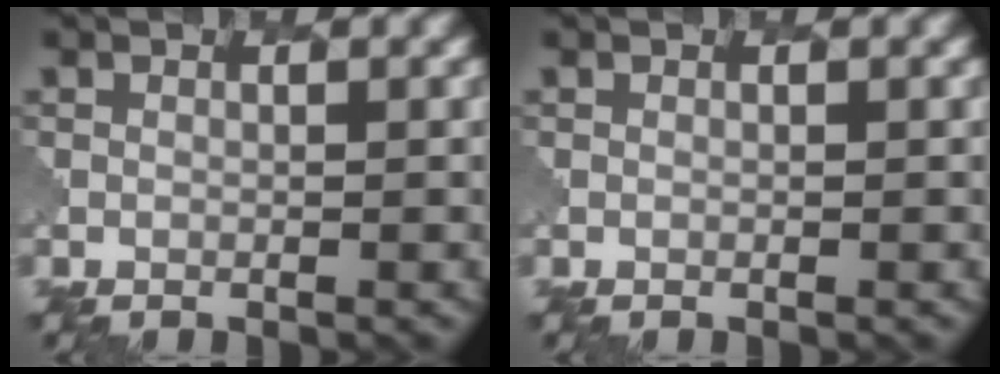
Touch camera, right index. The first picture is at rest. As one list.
[{"total": 0.0}]